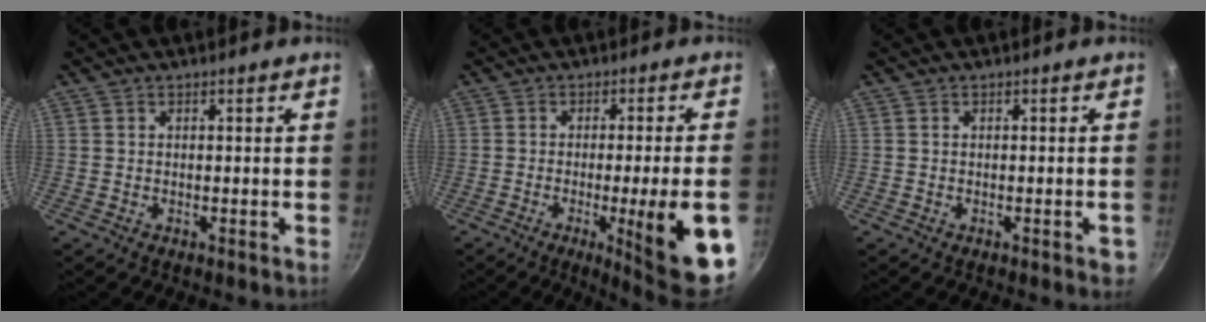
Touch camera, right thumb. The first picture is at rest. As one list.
[{"total": 14.6, "force": [-4.4, 1.4, 13.8], "torque": [-0.176, 0.006, -0.054]}, {"total": 1.8, "force": [-0.8, 0.6, 1.5], "torque": [-0.016, 0.002, -0.010]}]